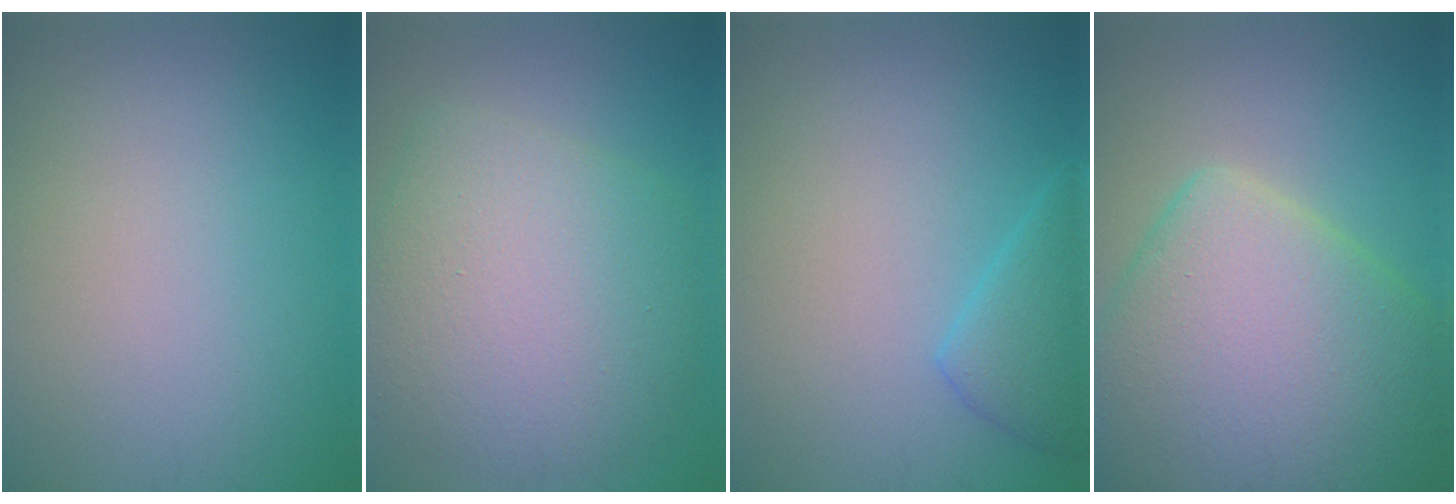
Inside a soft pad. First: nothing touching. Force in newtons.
{"total": 8.9, "press": 8.9, "slide": 0.8}
{"total": 2.9, "press": 2.9, "slide": 0.2}
{"total": 12.7, "press": 12.7, "slide": 0.6}